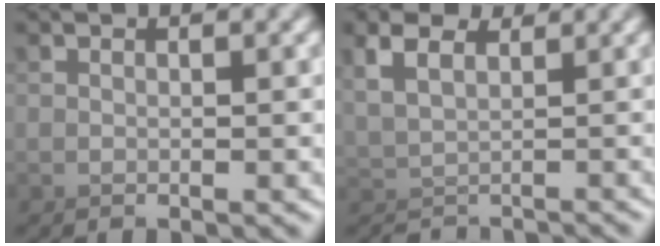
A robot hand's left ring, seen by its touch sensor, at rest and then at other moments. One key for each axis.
{"total": 0.9, "fx": 0.8, "fy": 0.1, "fz": -0.4, "tx": -0.005, "ty": 0.011, "tz": 0.006}